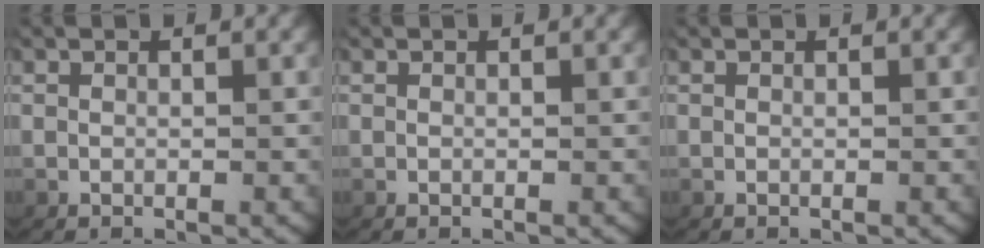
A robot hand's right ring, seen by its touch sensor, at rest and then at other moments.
{"total": 0.0}
{"total": 0.0}